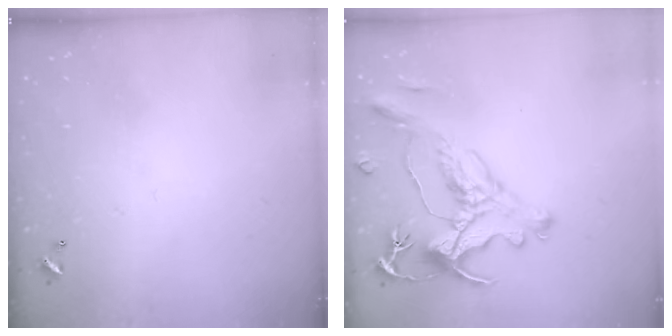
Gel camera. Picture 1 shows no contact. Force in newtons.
{"total": 1.9, "press": 1.4, "slide": 1.2}